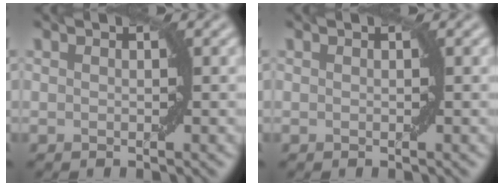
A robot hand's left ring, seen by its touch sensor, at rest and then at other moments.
{"total": 0.0}